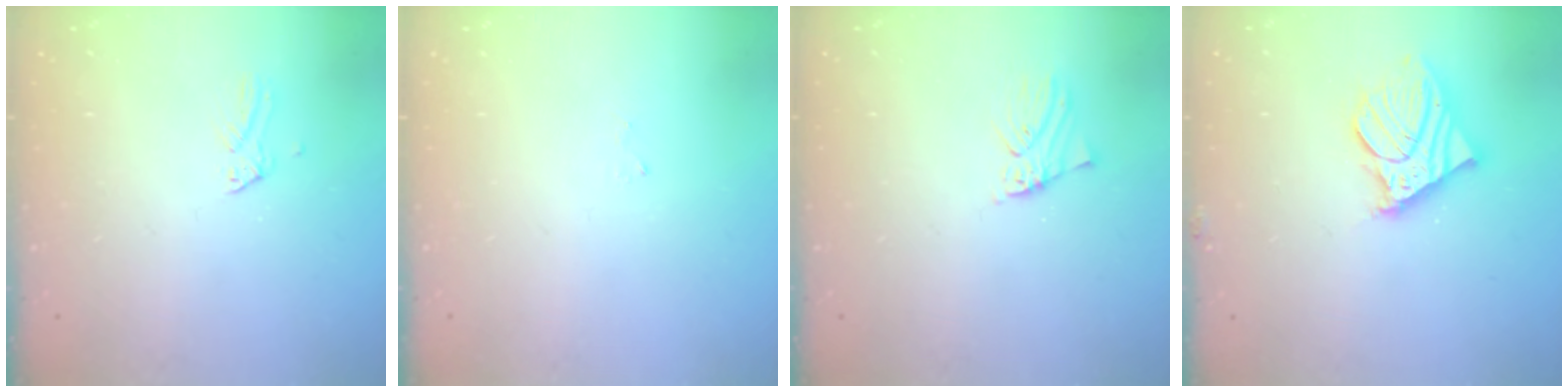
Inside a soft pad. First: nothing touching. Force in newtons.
{"total": 3.1, "press": 3.1, "slide": 0.0}
{"total": 0.9, "press": 0.9, "slide": 0.1}
{"total": 11.9, "press": 11.7, "slide": 2.1}